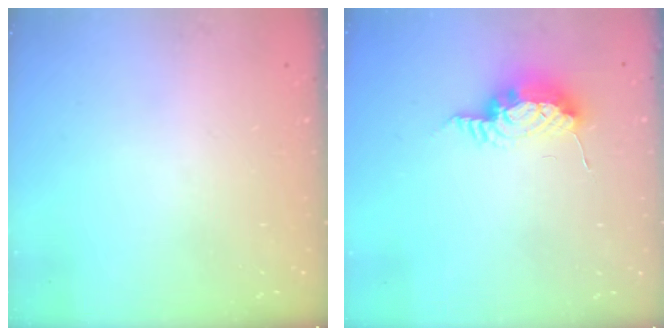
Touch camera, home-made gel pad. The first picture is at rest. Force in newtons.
{"total": 15.2, "press": 10.7, "slide": 10.7}